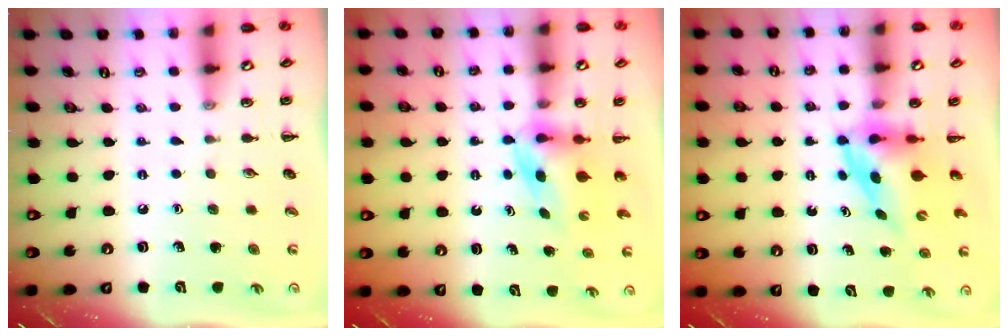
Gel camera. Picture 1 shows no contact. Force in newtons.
{"total": 4.7, "press": 4.7, "slide": 0.2}
{"total": 3.9, "press": 3.8, "slide": 0.8}